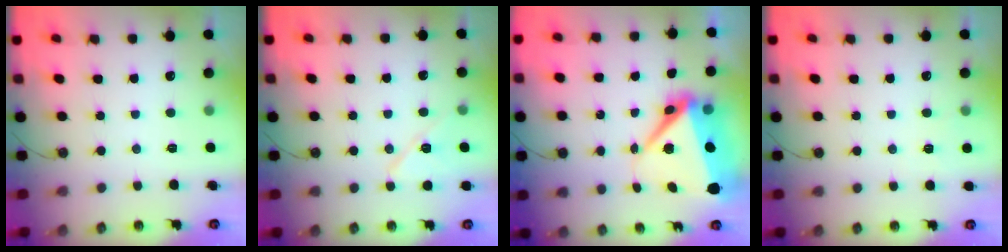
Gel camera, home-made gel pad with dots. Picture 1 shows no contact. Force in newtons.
{"total": 9.2, "press": 9.2, "slide": 0.9}
{"total": 13.1, "press": 13.0, "slide": 1.5}
{"total": 2.9, "press": 2.9, "slide": 0.2}